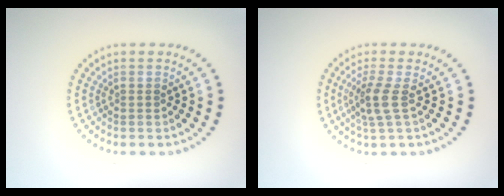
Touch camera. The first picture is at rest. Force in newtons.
{"total": 2.4, "press": 1.9, "slide": 1.6}